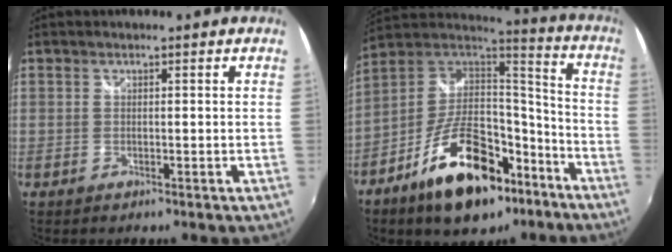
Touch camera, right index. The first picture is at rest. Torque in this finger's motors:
{"motor_torque": [1.13, -1.01, 1.05, 0.21]}